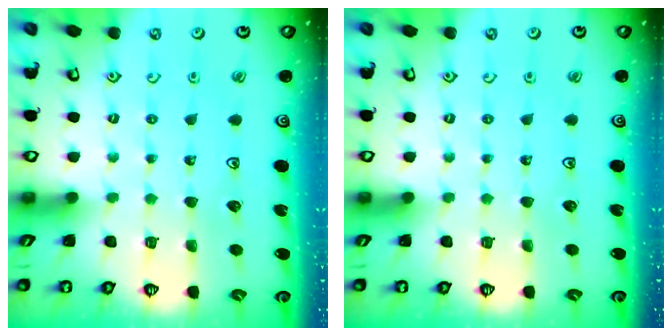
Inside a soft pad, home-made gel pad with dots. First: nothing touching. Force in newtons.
{"total": 0.0}